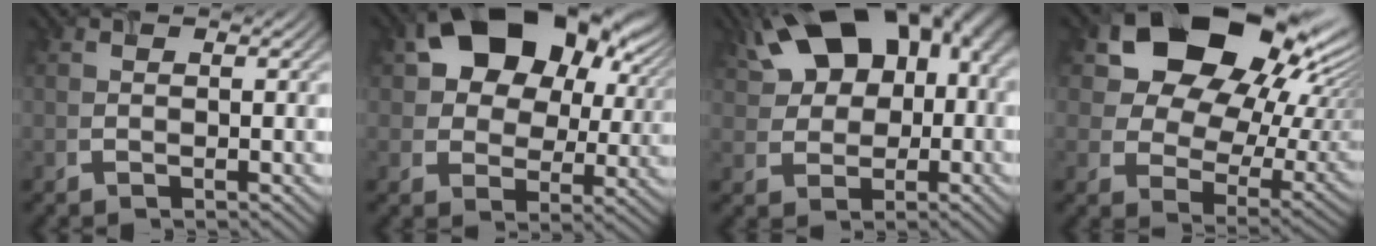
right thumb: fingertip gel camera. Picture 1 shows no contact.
{"total": 14.8, "force": [6.4, 10.1, 8.7], "torque": [-0.144, 0.005, 0.122]}
{"total": 16.6, "force": [5.4, 11.1, 11.1], "torque": [-0.203, 0.040, 0.091]}
{"total": 19.2, "force": [9.5, 13.1, 10.4], "torque": [-0.179, 0.024, 0.169]}